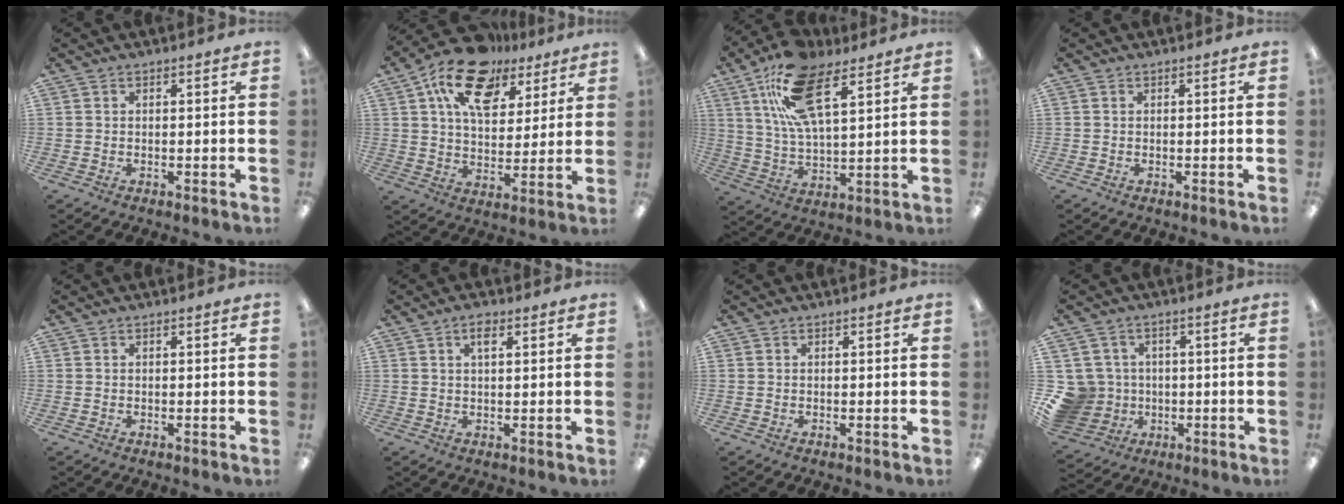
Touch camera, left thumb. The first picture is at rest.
{"total": 16.5, "force": [10.1, 9.6, 8.8], "torque": [-0.158, -0.044, 0.184]}
{"total": 18.1, "force": [10.1, 7.6, 13.0], "torque": [-0.242, -0.017, 0.178]}
{"total": 0.0}
{"total": 0.0}
{"total": 3.3, "force": [1.7, 1.4, 2.5], "torque": [-0.039, -0.001, 0.024]}
{"total": 0.0}
{"total": 9.9, "force": [-1.0, 9.5, 2.7], "torque": [-0.096, 0.017, -0.008]}